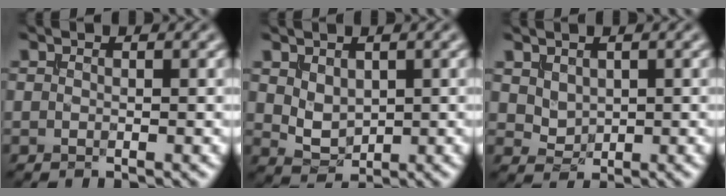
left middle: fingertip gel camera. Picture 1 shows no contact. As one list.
[{"total": 2.2, "force": [0.7, 1.6, 1.4], "torque": [-0.030, -0.006, 0.018]}, {"total": 1.4, "force": [0.6, 1.1, 0.7], "torque": [-0.020, -0.007, 0.017]}]